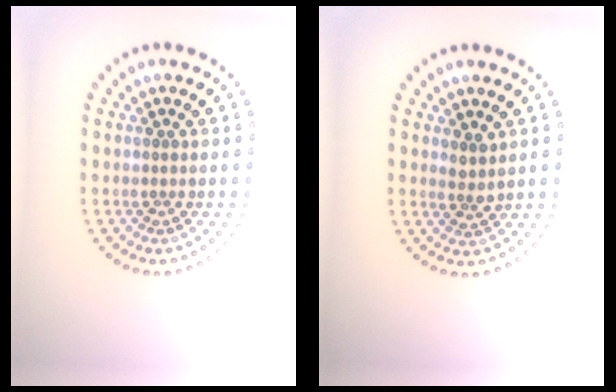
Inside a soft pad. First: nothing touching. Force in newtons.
{"total": 1.5, "press": 1.3, "slide": 0.9}